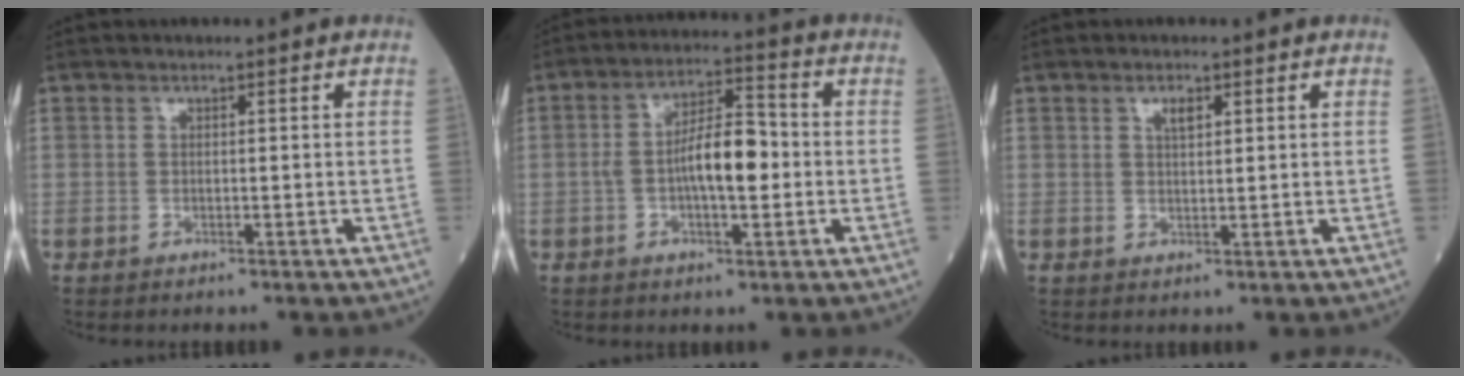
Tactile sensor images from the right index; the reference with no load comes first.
{"total": 8.9, "force": [-0.9, 2.8, 8.4], "torque": [-0.152, 0.018, -0.018]}
{"total": 2.0, "force": [1.1, 0.7, 1.5], "torque": [-0.027, 0.000, 0.019]}